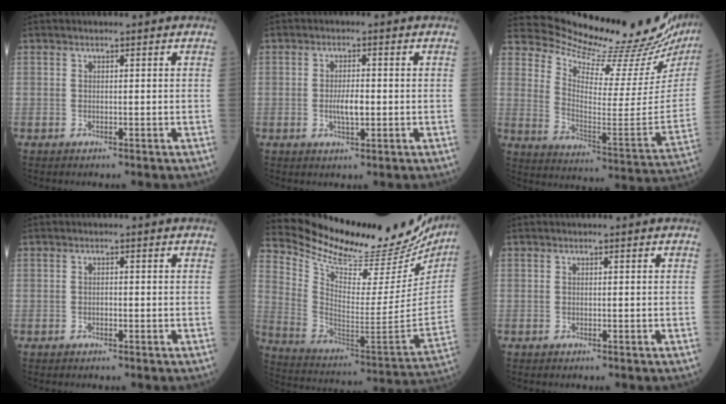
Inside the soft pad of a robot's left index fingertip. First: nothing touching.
{"total": 3.2, "force": [-0.9, 1.0, 2.9], "torque": [-0.058, -0.005, -0.015]}
{"total": 23.3, "force": [22.5, 1.5, 6.0], "torque": [-0.114, -0.127, 0.295]}
{"total": 0.7, "force": [-0.6, 0.3, 0.1], "torque": [-0.002, -0.003, -0.013]}
{"total": 28.4, "force": [26.0, 6.2, 9.5], "torque": [-0.164, -0.092, 0.360]}
{"total": 0.0}